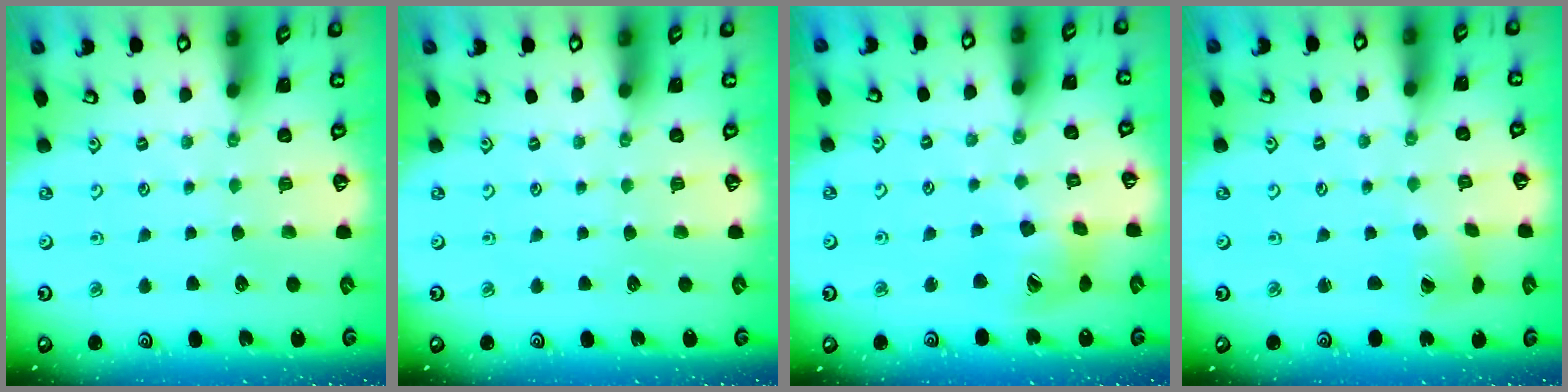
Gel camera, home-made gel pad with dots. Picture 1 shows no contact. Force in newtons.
{"total": 0.0}
{"total": 14.5, "press": 14.4, "slide": 1.9}
{"total": 1.4, "press": 1.4, "slide": 0.2}